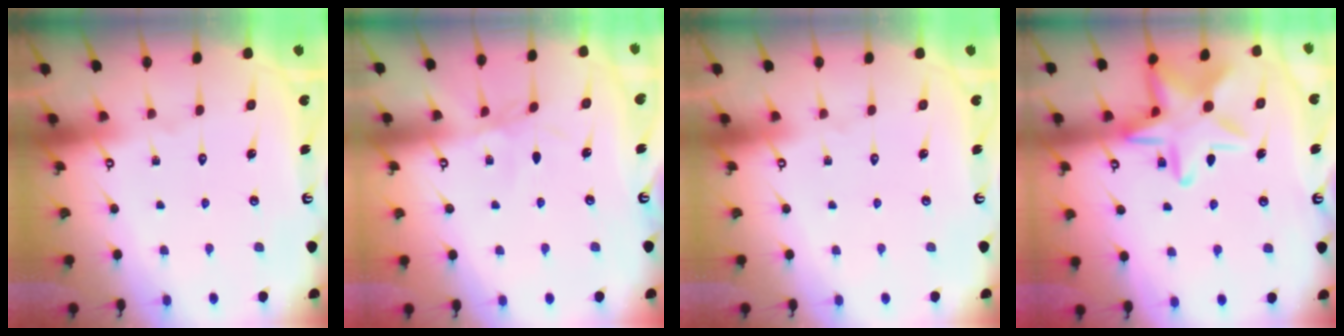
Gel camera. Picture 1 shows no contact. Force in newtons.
{"total": 2.0, "press": 2.0, "slide": 0.3}
{"total": 0.0}
{"total": 17.4, "press": 17.4, "slide": 1.0}